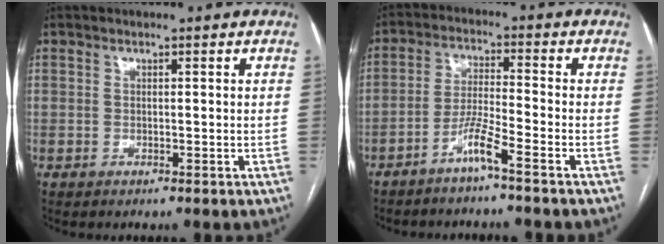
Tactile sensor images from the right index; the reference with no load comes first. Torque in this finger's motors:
{"motor_torque": [0.54, -0.42, 0.11, 0.03]}